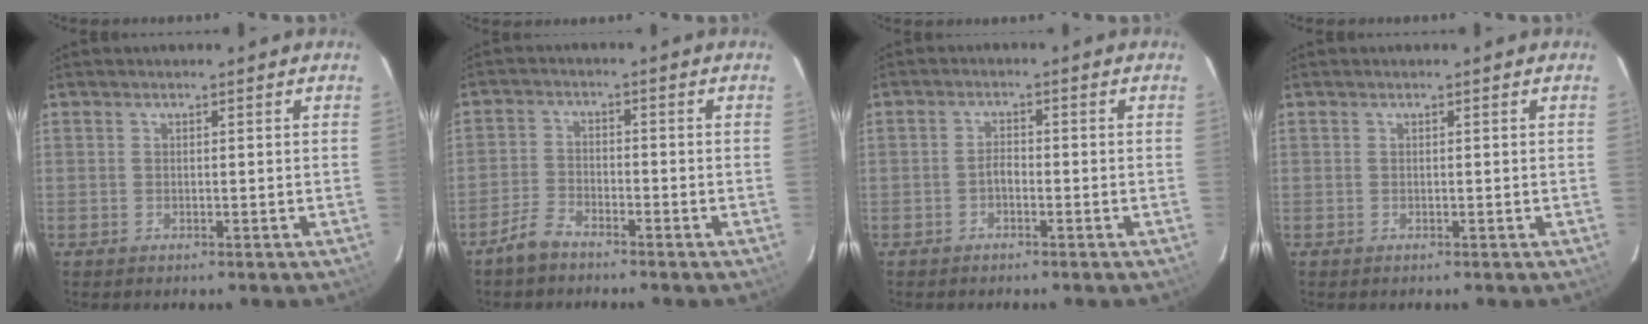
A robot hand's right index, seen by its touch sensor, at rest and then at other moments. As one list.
[{"total": 4.3, "force": [-3.7, 1.5, 1.7], "torque": [-0.051, 0.008, -0.072]}, {"total": 1.7, "force": [-1.2, 0.7, 1.0], "torque": [-0.018, 0.007, -0.023]}, {"total": 0.0}]